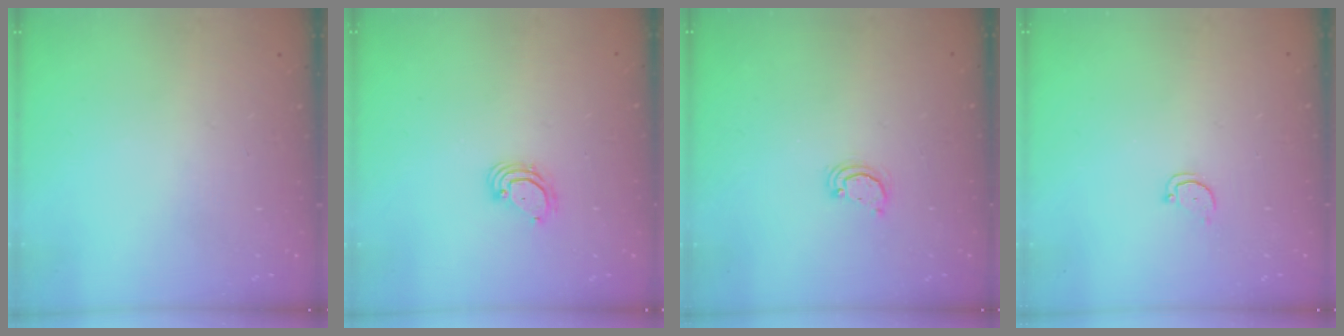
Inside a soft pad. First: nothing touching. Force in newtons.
{"total": 3.8, "press": 3.8, "slide": 0.1}
{"total": 2.5, "press": 2.5, "slide": 0.3}
{"total": 2.0, "press": 2.0, "slide": 0.2}